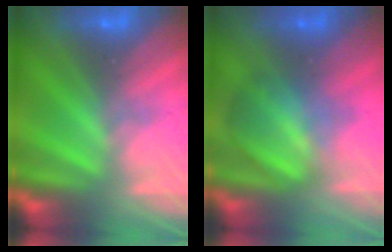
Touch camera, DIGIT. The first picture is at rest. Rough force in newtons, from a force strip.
{"total": 2.8}